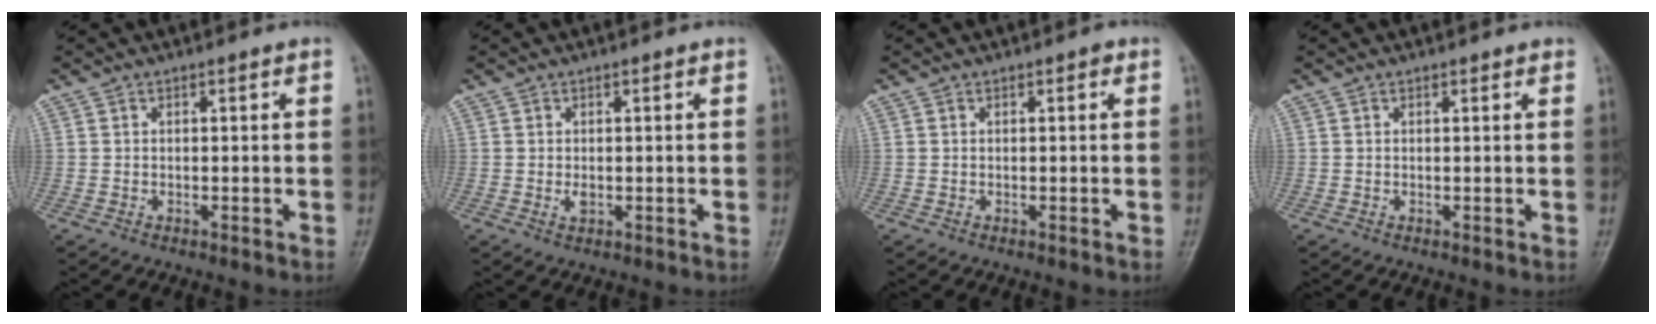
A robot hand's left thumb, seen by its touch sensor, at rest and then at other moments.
{"total": 1.4, "force": [0.0, 0.9, 1.1], "torque": [-0.016, -0.002, 0.000]}
{"total": 0.8, "force": [0.4, 0.4, 0.6], "torque": [-0.003, 0.001, 0.001]}
{"total": 0.7, "force": [0.5, 0.3, 0.2], "torque": [-0.003, -0.003, 0.005]}